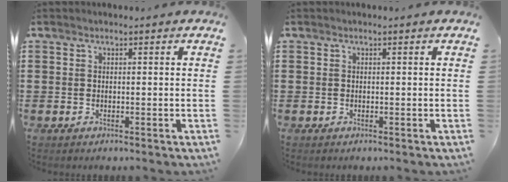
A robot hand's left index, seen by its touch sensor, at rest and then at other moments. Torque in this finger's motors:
{"motor_torque": [-0.03, 0.04, 0.00, 0.00]}